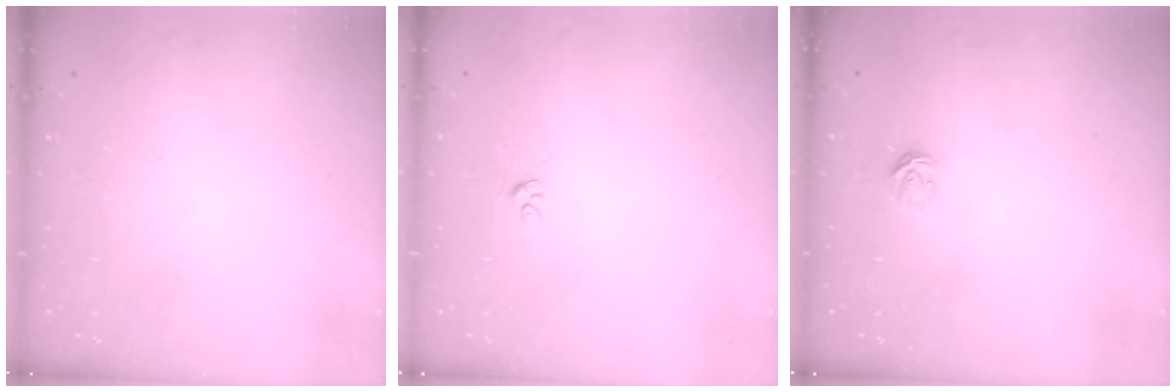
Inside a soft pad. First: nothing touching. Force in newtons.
{"total": 2.4, "press": 2.4, "slide": 0.1}
{"total": 3.5, "press": 3.5, "slide": 0.5}